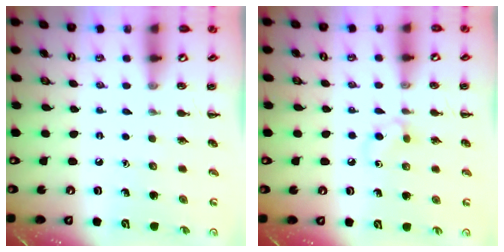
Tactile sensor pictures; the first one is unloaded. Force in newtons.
{"total": 4.3, "press": 4.1, "slide": 1.2}